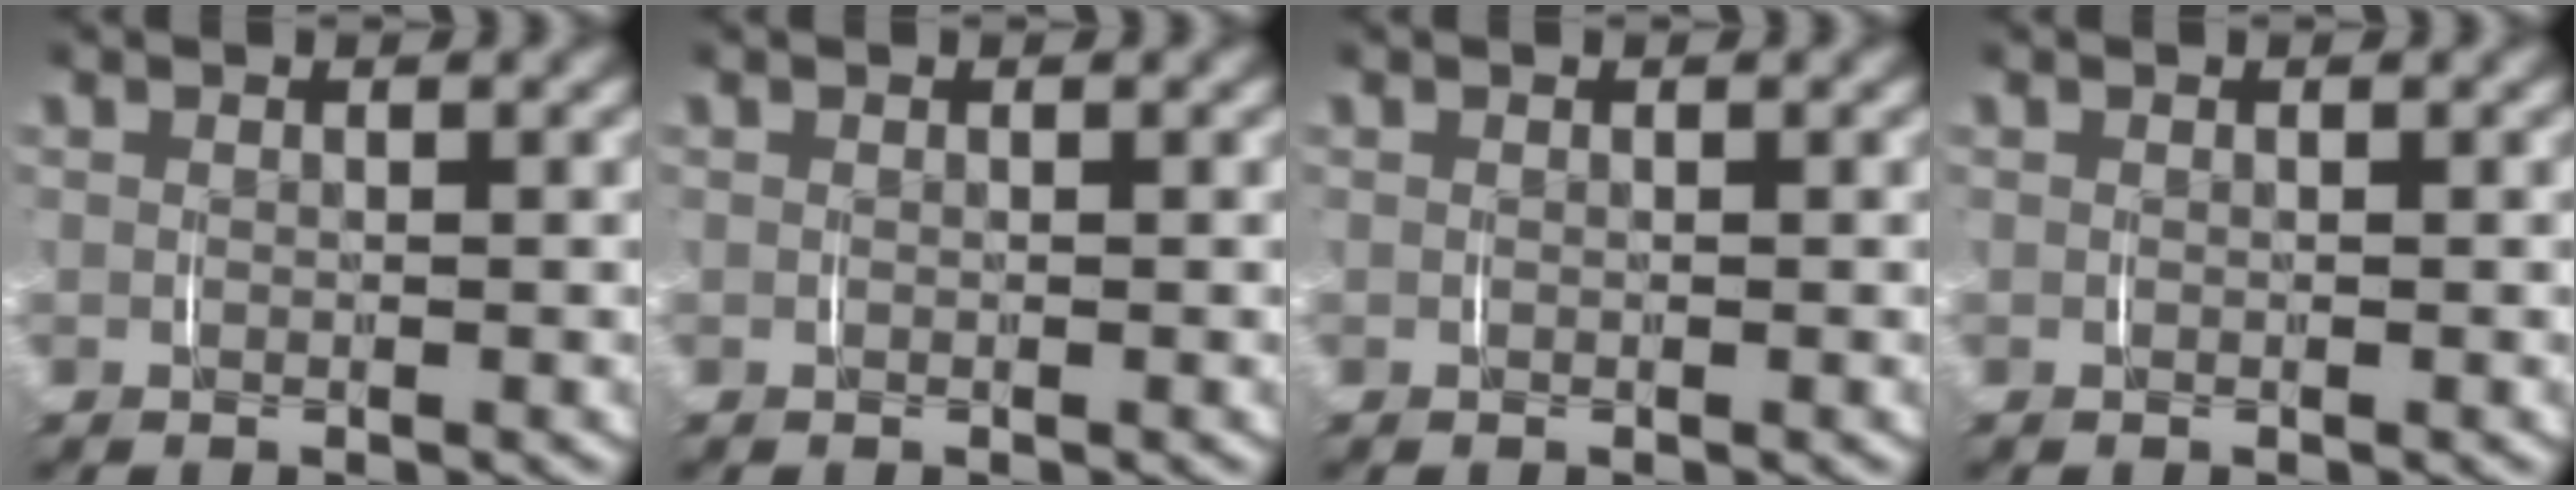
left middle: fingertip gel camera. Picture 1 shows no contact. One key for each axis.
{"total": 0.0}
{"total": 0.0}
{"total": 0.0}